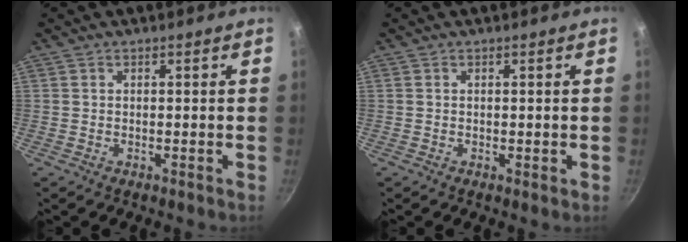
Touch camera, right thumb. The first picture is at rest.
{"total": 0.0}